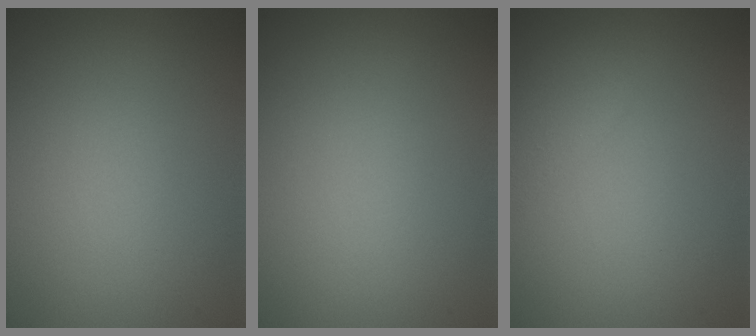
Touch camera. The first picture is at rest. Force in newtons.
{"total": 0.0}
{"total": 1.6, "press": 1.6, "slide": 0.0}